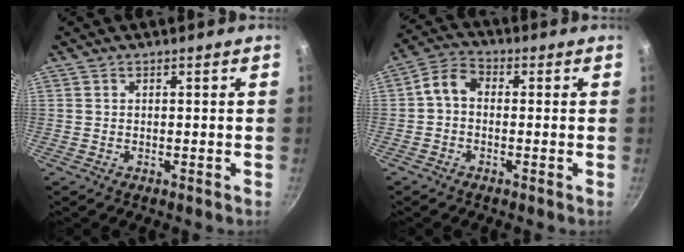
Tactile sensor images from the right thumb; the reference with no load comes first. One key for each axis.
{"total": 5.2, "fx": -0.3, "fy": 3.6, "fz": 3.8, "tx": -0.073, "ty": 0.024, "tz": -0.023}